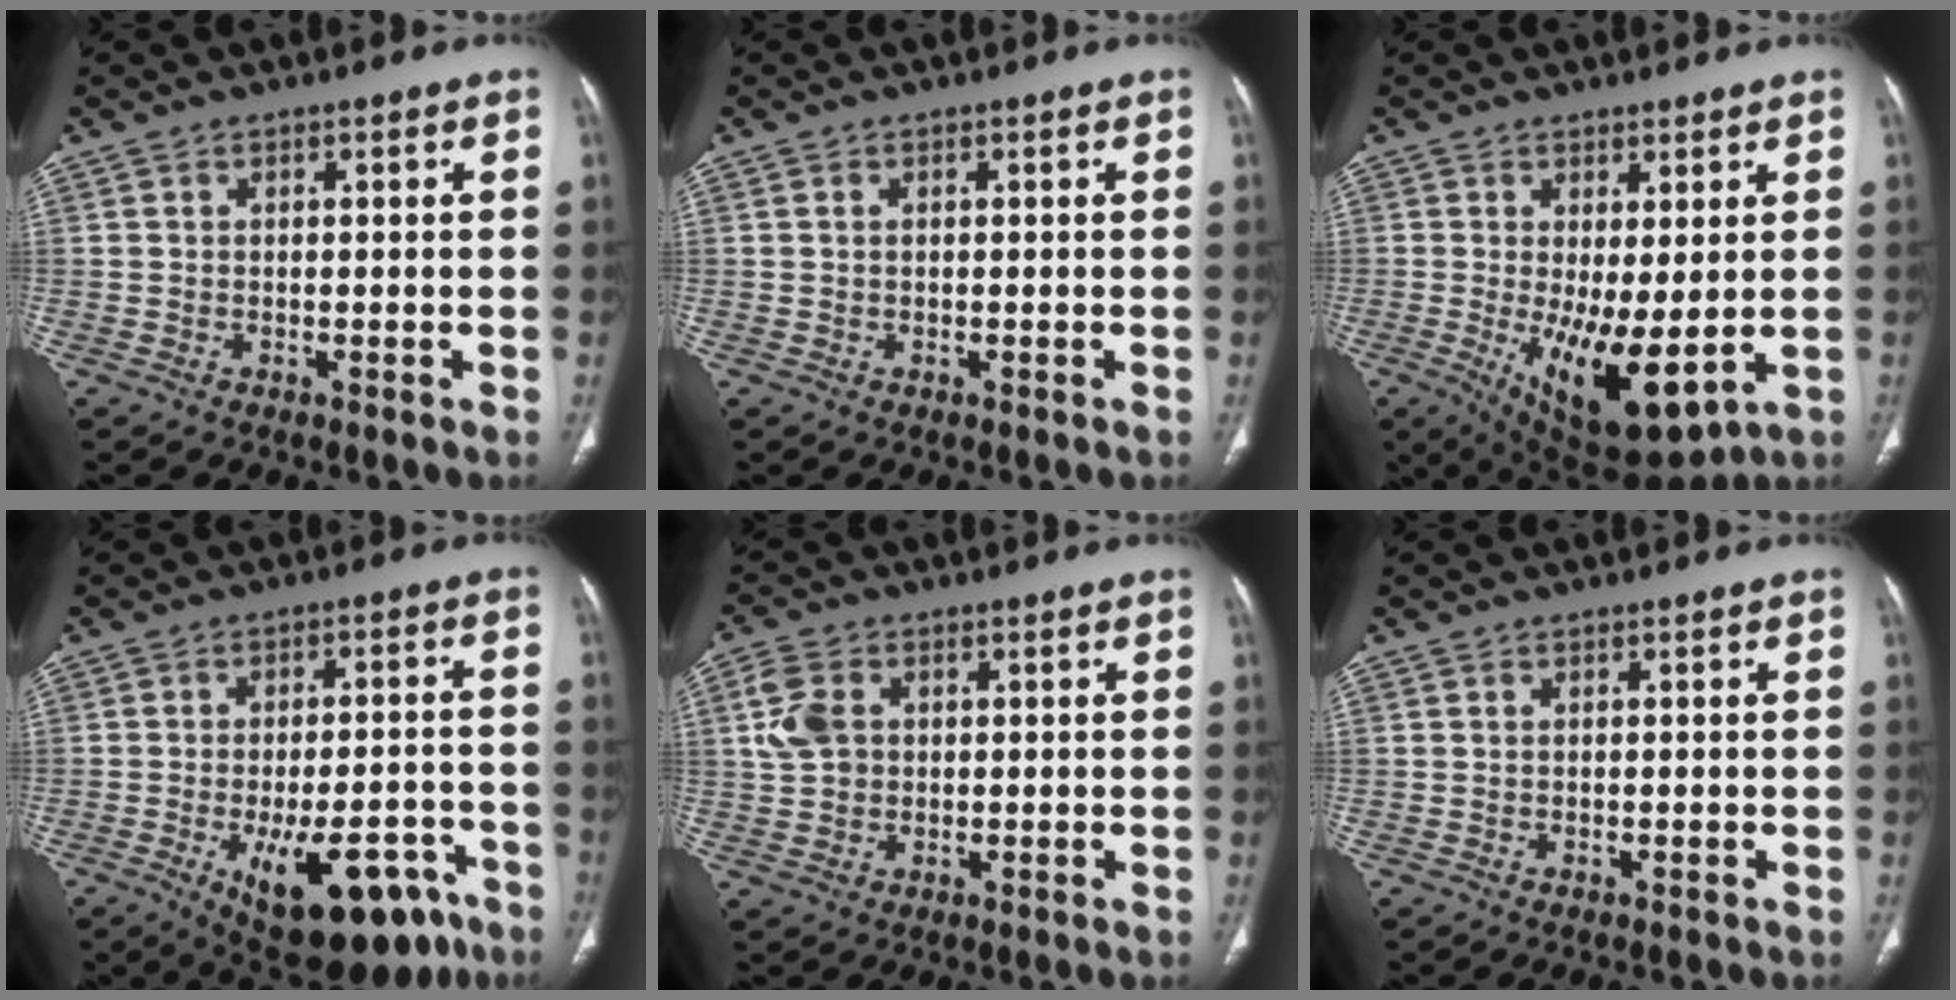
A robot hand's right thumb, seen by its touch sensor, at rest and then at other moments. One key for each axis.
{"total": 0.5, "fx": 0.2, "fy": 0.3, "fz": 0.4, "tx": -0.011, "ty": 0.005, "tz": 0.004}
{"total": 12.6, "fx": -1.7, "fy": 5.0, "fz": 11.5, "tx": -0.182, "ty": -0.028, "tz": -0.005}
{"total": 18.3, "fx": -9.3, "fy": 8.1, "fz": 13.5, "tx": -0.144, "ty": 0.037, "tz": -0.118}
{"total": 6.2, "fx": 1.3, "fy": 4.6, "fz": 3.9, "tx": -0.079, "ty": 0.006, "tz": 0.025}
{"total": 0.0}